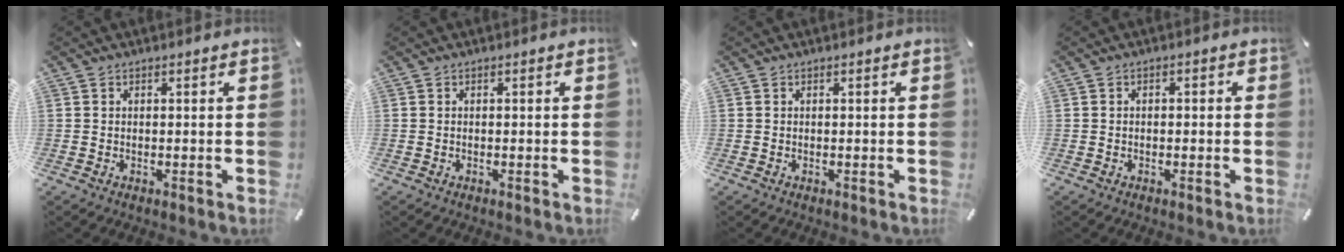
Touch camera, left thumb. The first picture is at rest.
{"total": 0.0}
{"total": 0.0}
{"total": 1.1, "force": [-0.7, 0.6, 0.6], "torque": [-0.013, 0.004, -0.014]}